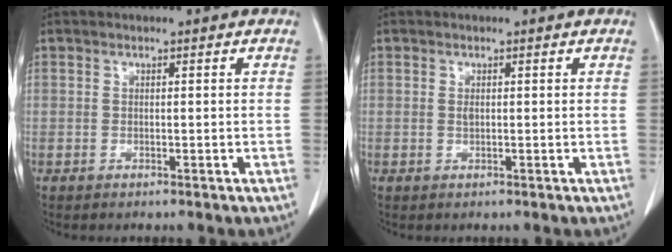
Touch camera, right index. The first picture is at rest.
{"total": 0.6, "force": [0.1, 0.3, 0.6], "torque": [-0.012, -0.001, 0.001]}